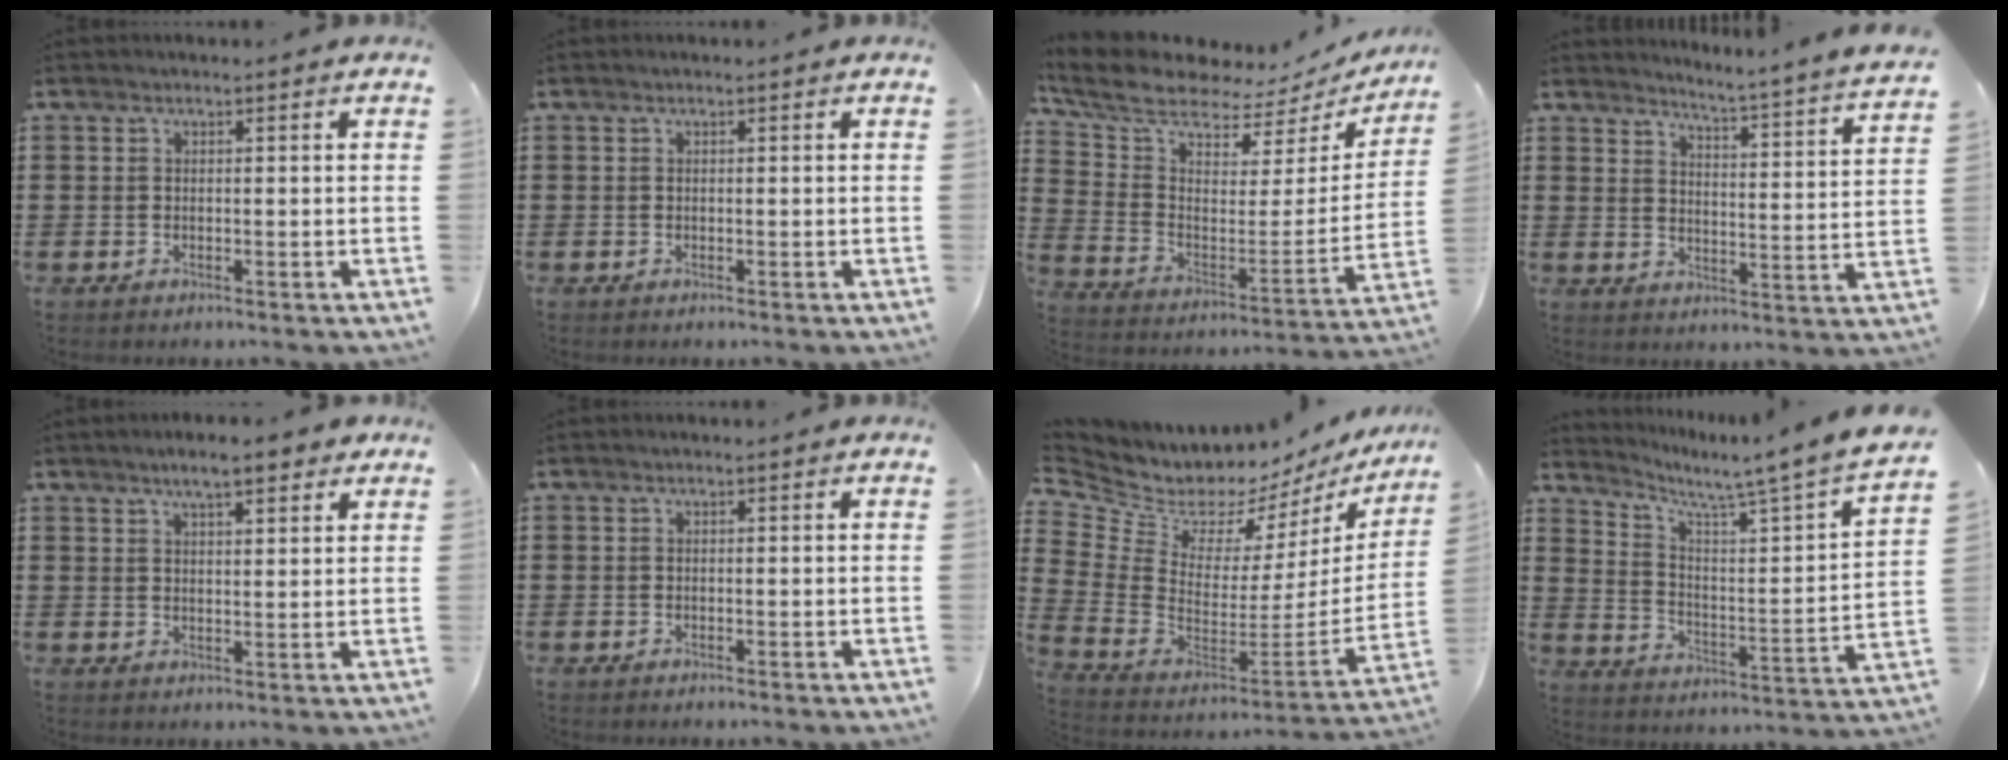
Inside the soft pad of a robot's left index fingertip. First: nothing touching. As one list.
[{"total": 0.0}, {"total": 7.5, "force": [6.4, 2.4, 3.3], "torque": [-0.097, -0.052, 0.108]}, {"total": 3.9, "force": [3.5, -1.3, 1.1], "torque": [-0.034, -0.049, 0.048]}, {"total": 4.9, "force": [3.8, 1.1, 2.9], "torque": [-0.057, -0.001, 0.065]}, {"total": 0.0}, {"total": 6.1, "force": [5.4, 2.3, 1.3], "torque": [-0.069, -0.060, 0.093]}, {"total": 5.2, "force": [4.3, -0.7, 2.8], "torque": [-0.067, -0.052, 0.059]}]